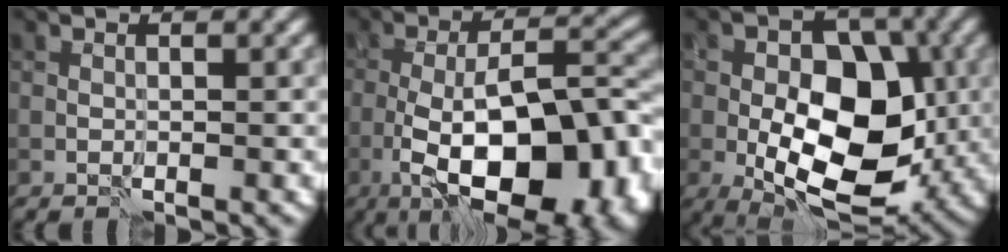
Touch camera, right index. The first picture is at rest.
{"total": 15.0, "force": [-4.9, 6.2, 12.8], "torque": [-0.164, 0.004, -0.070]}
{"total": 11.5, "force": [-1.6, 6.9, 9.1], "torque": [-0.139, -0.001, -0.035]}